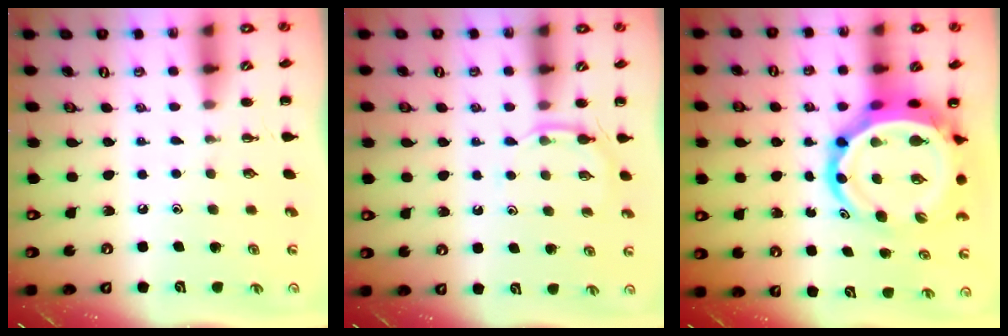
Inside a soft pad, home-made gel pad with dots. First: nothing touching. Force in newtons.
{"total": 5.0, "press": 4.8, "slide": 1.4}
{"total": 11.7, "press": 11.3, "slide": 3.2}